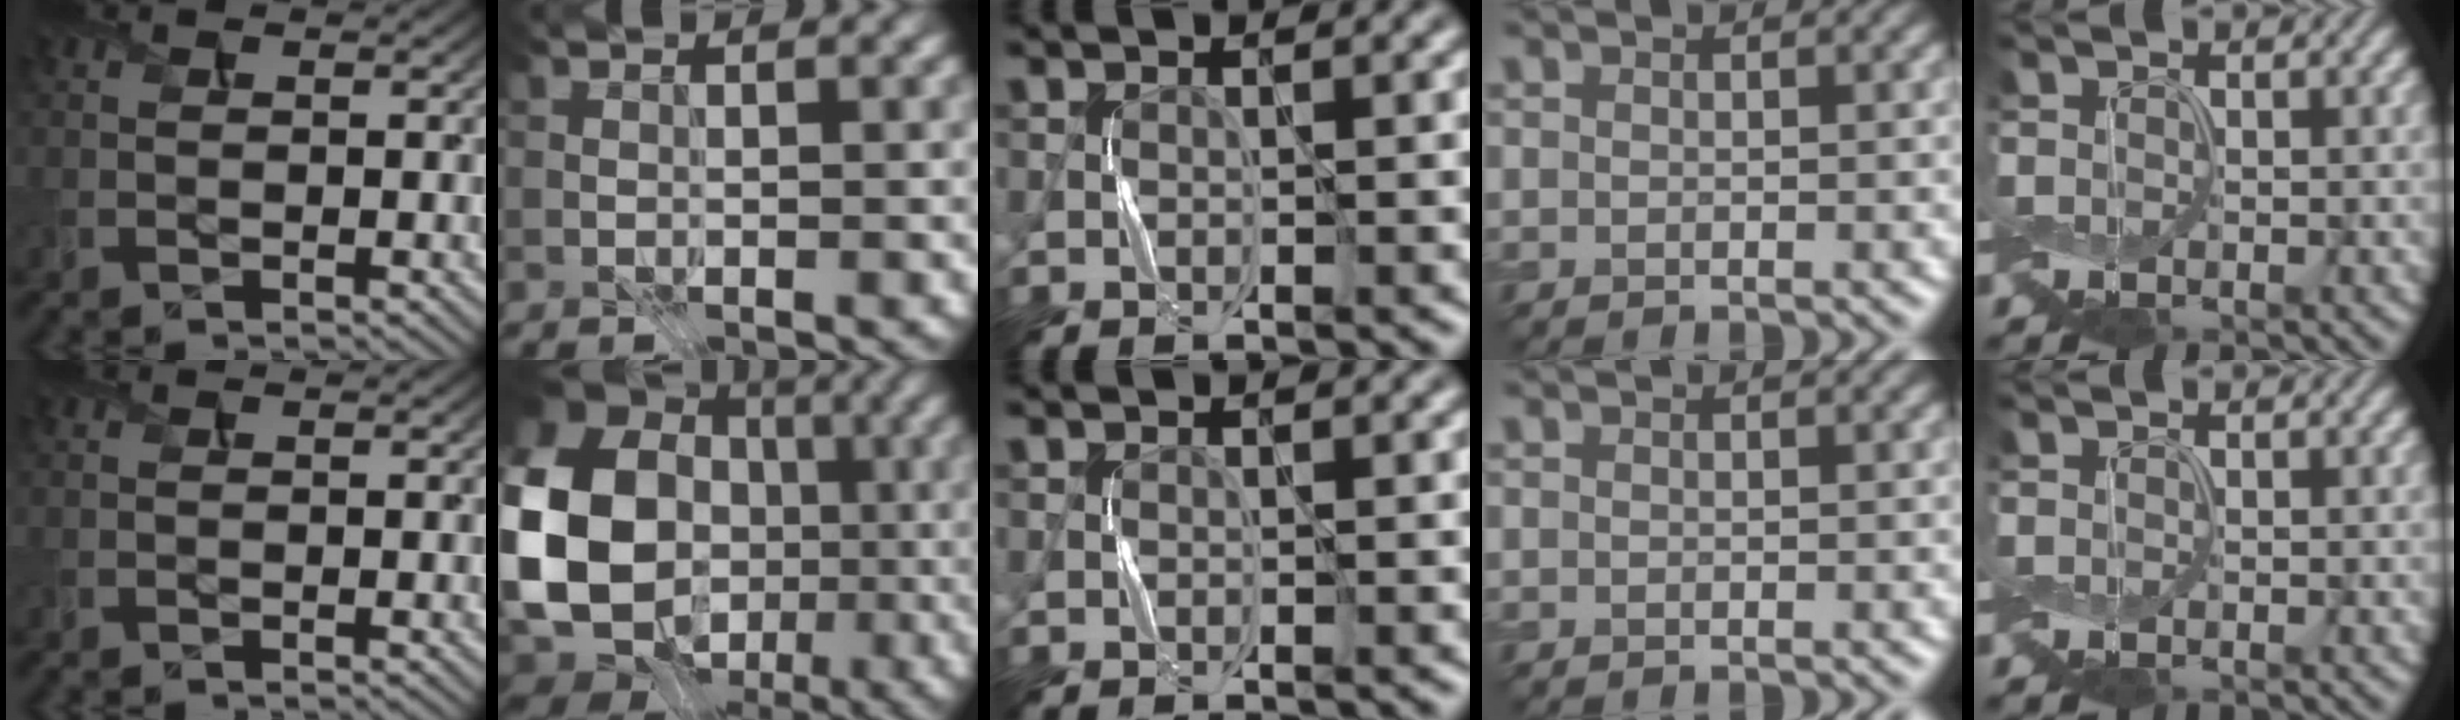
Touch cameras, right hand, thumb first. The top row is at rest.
{"index": {"total": 20.1, "force": [-2.0, 16.9, 10.7], "torque": [-0.215, -0.020, -0.065]}}